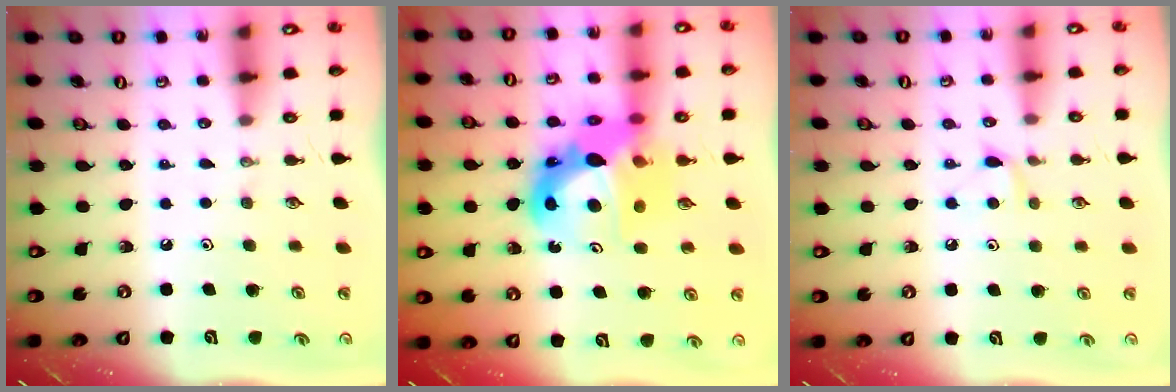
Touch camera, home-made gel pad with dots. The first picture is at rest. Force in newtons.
{"total": 16.3, "press": 16.2, "slide": 1.3}
{"total": 5.3, "press": 5.3, "slide": 0.7}